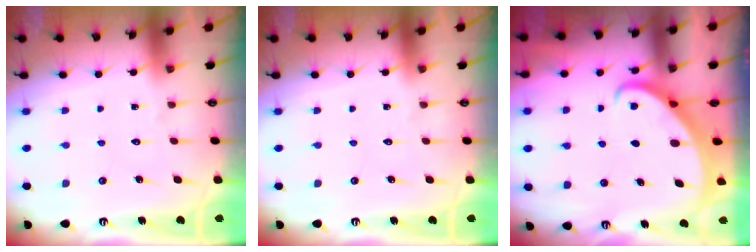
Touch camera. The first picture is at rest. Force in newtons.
{"total": 0.0}
{"total": 2.7, "press": 2.6, "slide": 0.3}